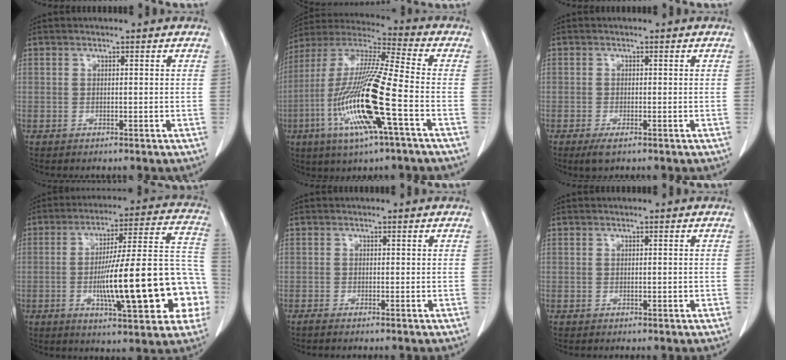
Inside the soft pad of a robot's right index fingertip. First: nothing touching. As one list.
[{"total": 19.1, "force": [-5.9, 0.9, 18.1], "torque": [-0.381, -0.020, -0.118]}, {"total": 2.2, "force": [-1.4, 0.6, 1.6], "torque": [-0.033, -0.005, -0.022]}, {"total": 22.9, "force": [-5.2, 3.7, 22.0], "torque": [-0.259, 0.033, -0.067]}, {"total": 0.9, "force": [-0.8, 0.0, 0.6], "torque": [-0.014, -0.002, -0.015]}, {"total": 0.7, "force": [-0.1, 0.2, 0.7], "torque": [-0.012, -0.002, 0.001]}]